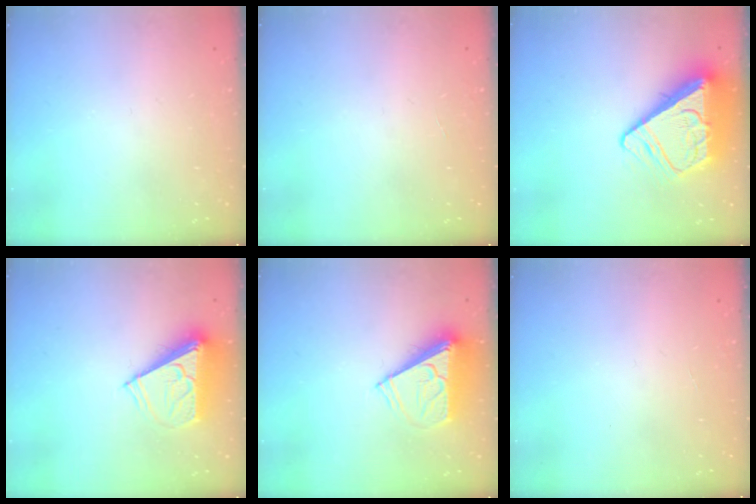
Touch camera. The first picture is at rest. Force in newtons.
{"total": 0.0}
{"total": 13.6, "press": 13.5, "slide": 1.5}
{"total": 8.3, "press": 8.3, "slide": 0.3}
{"total": 7.7, "press": 7.7, "slide": 0.5}
{"total": 0.0}